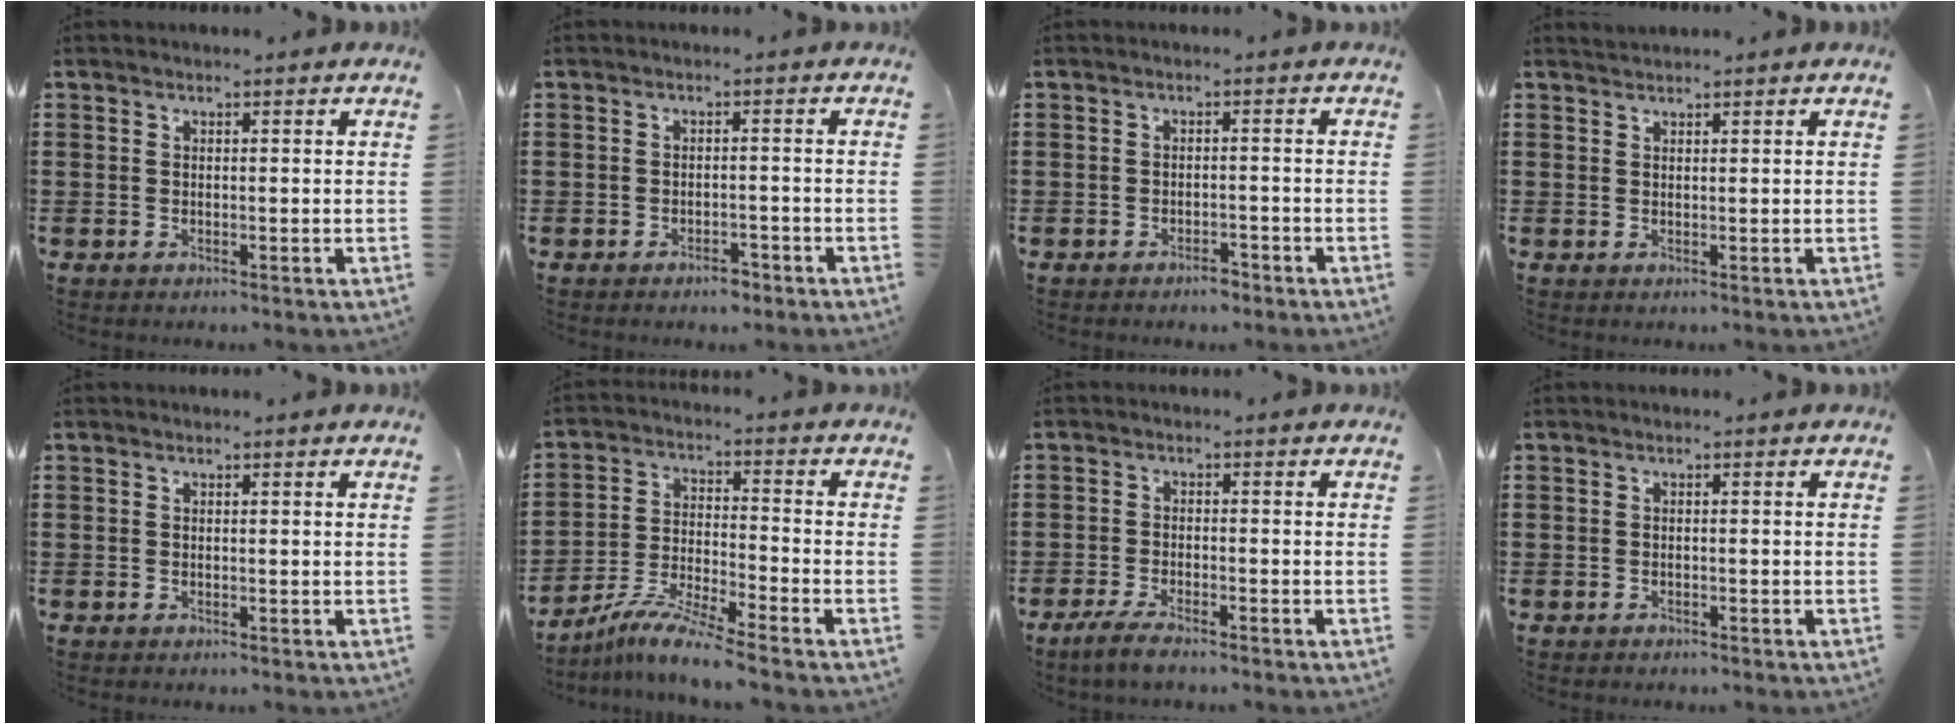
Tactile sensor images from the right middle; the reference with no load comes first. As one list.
[{"total": 2.1, "force": [-1.8, 0.7, 0.7], "torque": [-0.017, 0.000, -0.036]}, {"total": 1.8, "force": [-1.6, 0.5, 0.6], "torque": [-0.016, -0.001, -0.033]}, {"total": 1.1, "force": [1.0, 0.0, 0.2], "torque": [-0.005, -0.001, 0.020]}, {"total": 0.0}, {"total": 7.3, "force": [-6.5, -0.3, 3.4], "torque": [-0.070, -0.008, -0.128]}, {"total": 2.9, "force": [-2.4, 0.3, 1.6], "torque": [-0.041, -0.002, -0.050]}, {"total": 0.7, "force": [-0.7, 0.2, 0.1], "torque": [-0.003, 0.001, -0.015]}]